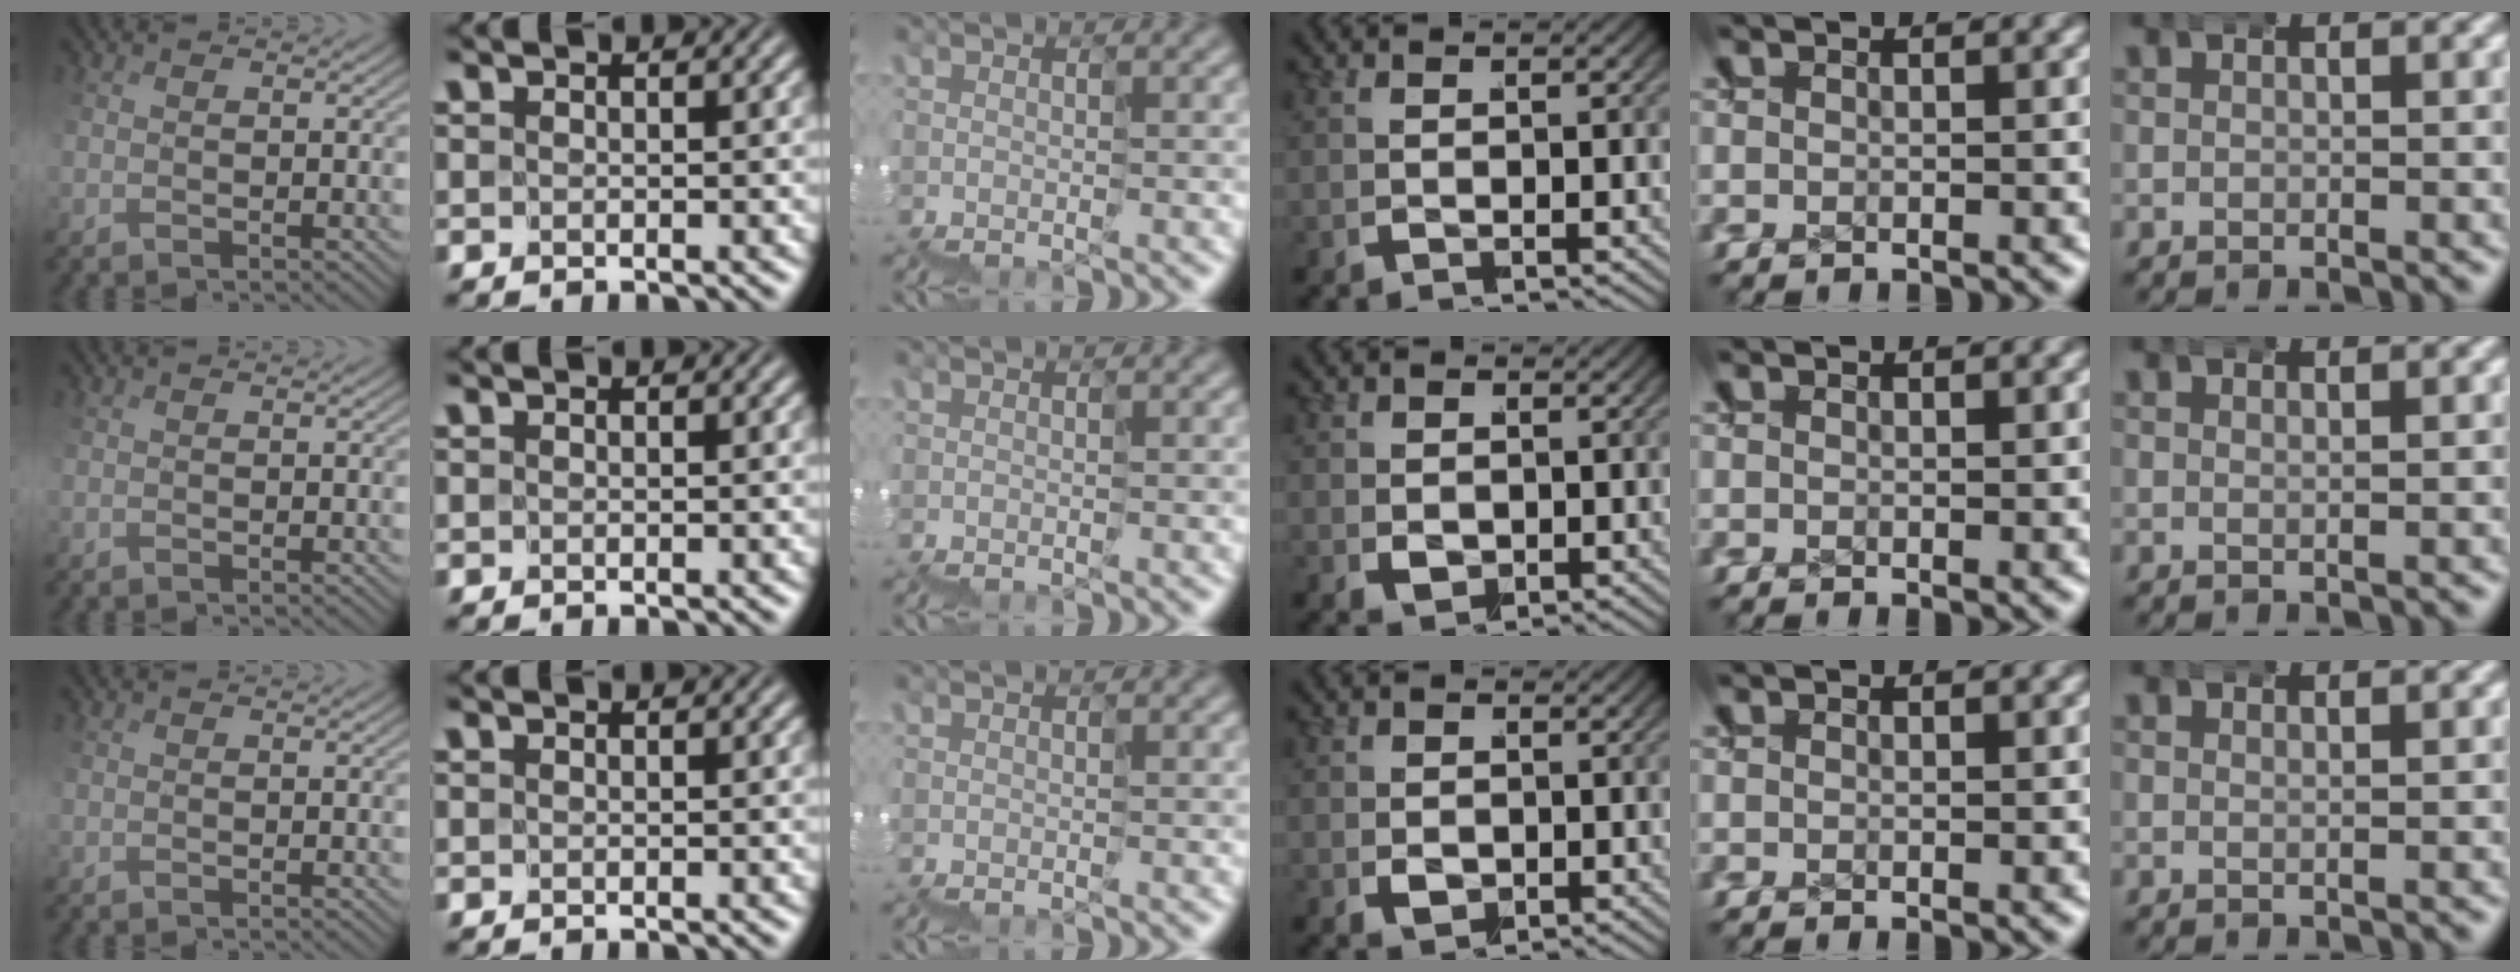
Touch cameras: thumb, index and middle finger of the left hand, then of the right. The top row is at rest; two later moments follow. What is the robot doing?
{"motion": "wrap", "object": "ethernet cable"}